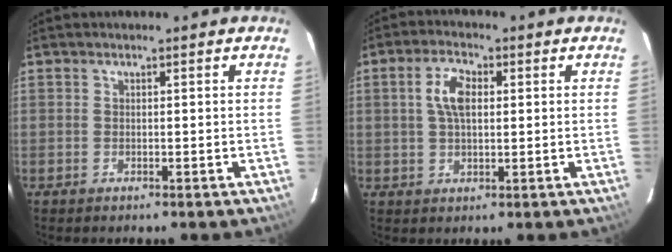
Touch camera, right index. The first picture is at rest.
{"total": 5.6, "force": [1.2, 2.9, 4.7], "torque": [-0.089, 0.012, 0.023]}